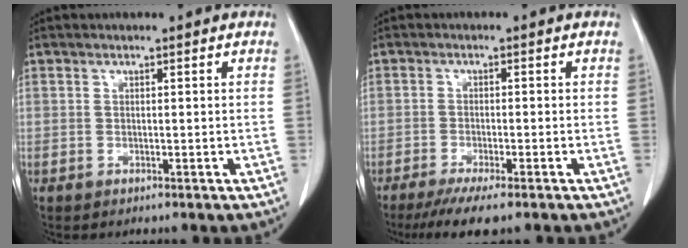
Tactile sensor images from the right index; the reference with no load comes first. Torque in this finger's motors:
{"motor_torque": [0.11, 0.06, 0.04, 0.00]}